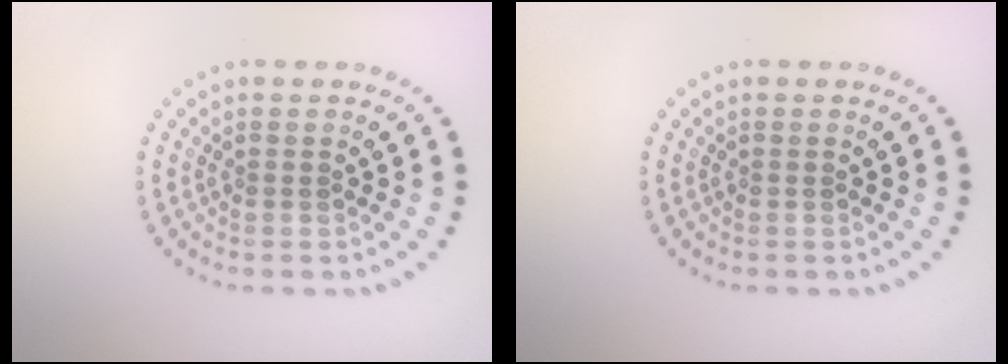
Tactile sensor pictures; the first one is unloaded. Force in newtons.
{"total": 0.0}